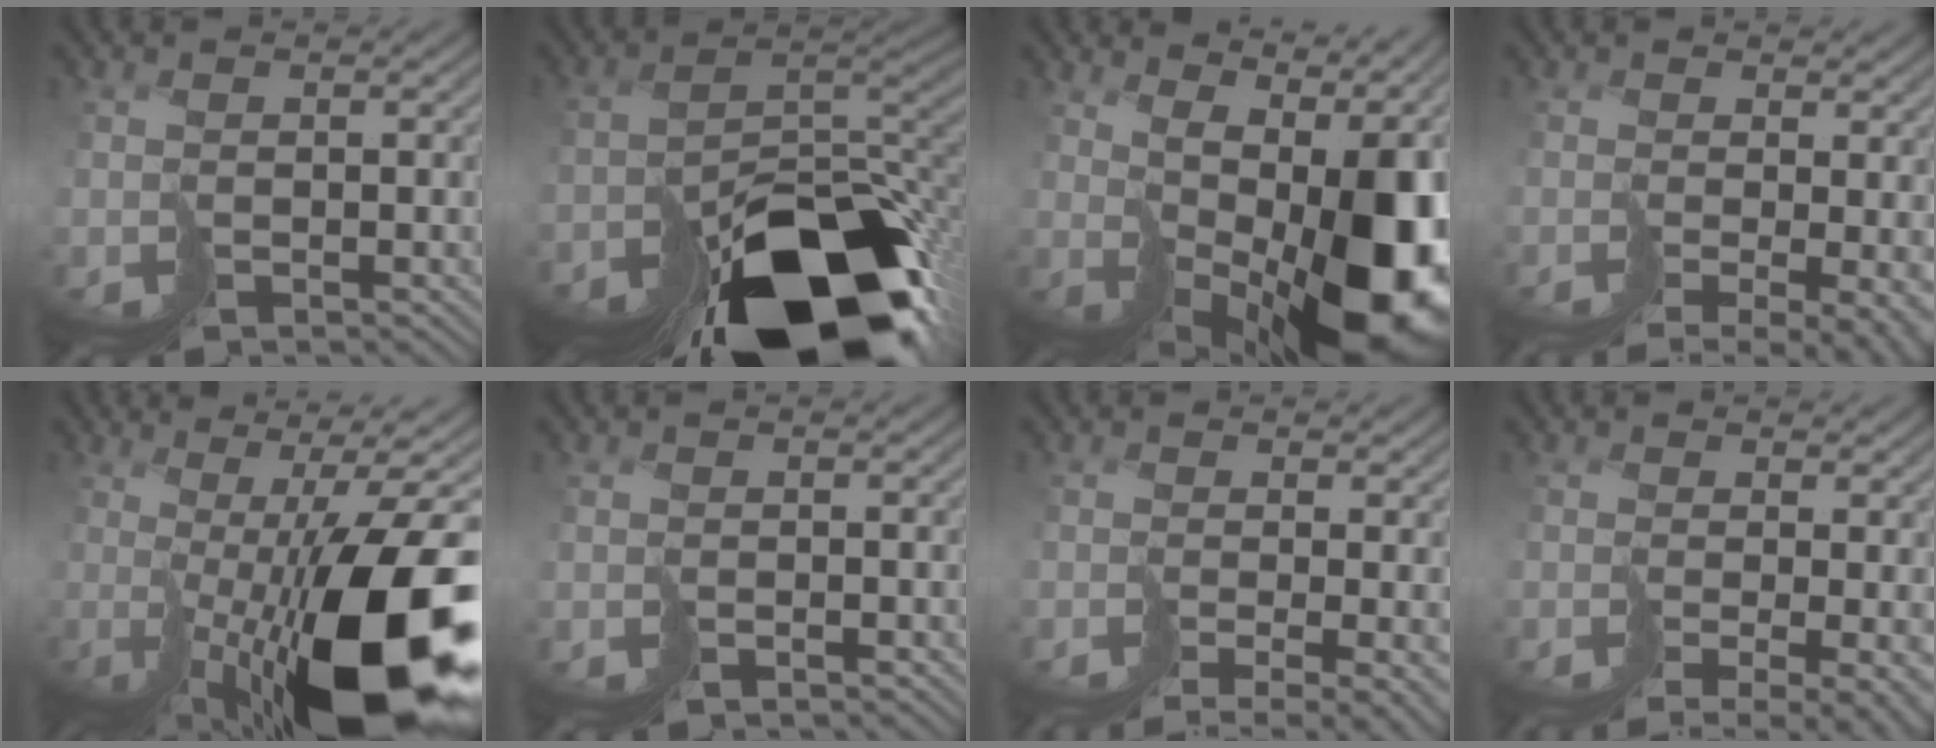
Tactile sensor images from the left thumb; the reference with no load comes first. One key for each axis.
{"total": 18.1, "fx": -12.5, "fy": 8.3, "fz": 10.2, "tx": -0.153, "ty": -0.043, "tz": -0.163}
{"total": 15.2, "fx": 3.2, "fy": 7.1, "fz": 13.1, "tx": -0.132, "ty": -0.009, "tz": 0.081}
{"total": 8.7, "fx": -3.3, "fy": 3.1, "fz": 7.4, "tx": -0.116, "ty": -0.037, "tz": -0.009}
{"total": 16.4, "fx": -2.8, "fy": 4.1, "fz": 15.6, "tx": -0.207, "ty": -0.016, "tz": -0.028}
{"total": 0.8, "fx": -0.8, "fy": -0.1, "fz": -0.2, "tx": 0.009, "ty": -0.001, "tz": -0.013}
{"total": 7.2, "fx": -4.1, "fy": 1.6, "fz": 5.7, "tx": -0.095, "ty": -0.025, "tz": -0.026}
{"total": 8.3, "fx": -3.9, "fy": 2.5, "fz": 6.9, "tx": -0.109, "ty": -0.030, "tz": -0.012}